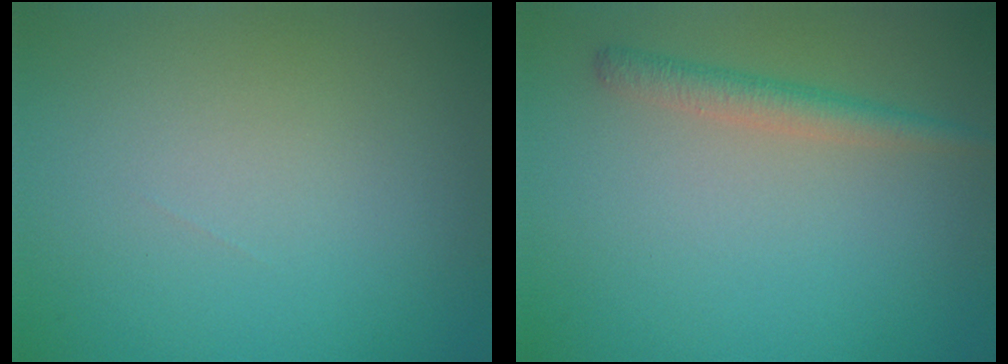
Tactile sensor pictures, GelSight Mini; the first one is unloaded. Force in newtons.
{"total": 2.1, "press": 2.1, "slide": 0.1}